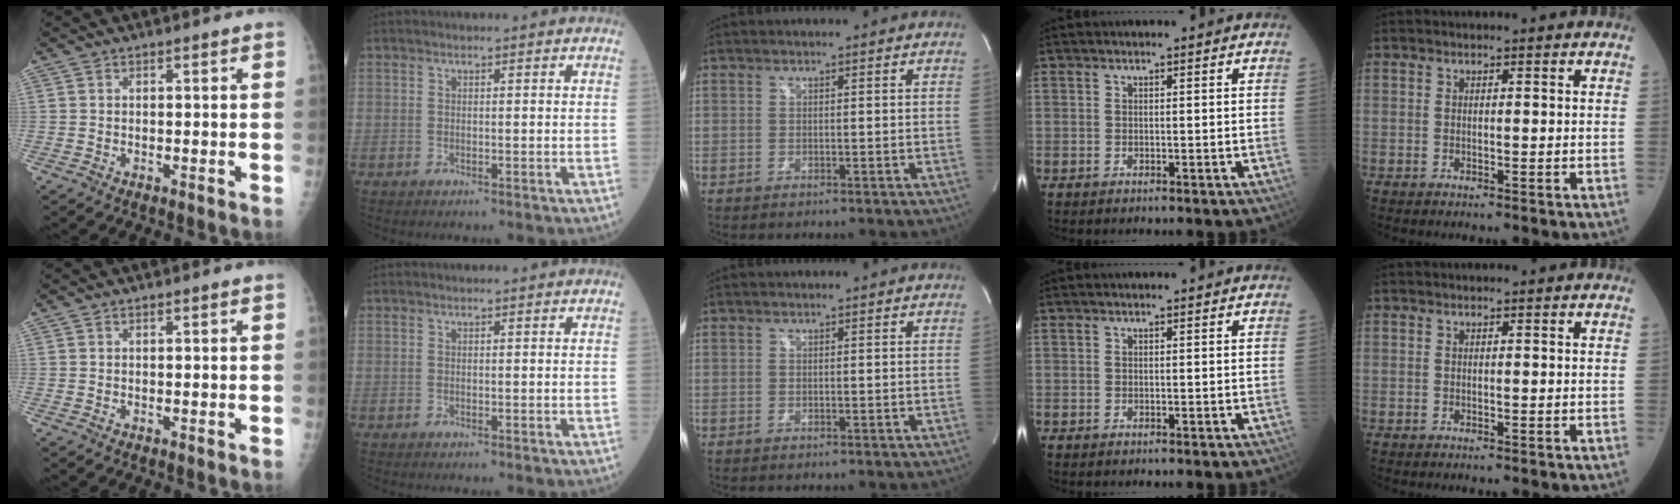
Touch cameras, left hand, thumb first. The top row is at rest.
{}